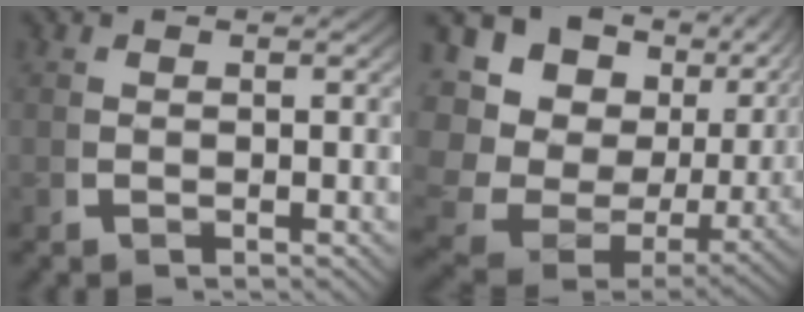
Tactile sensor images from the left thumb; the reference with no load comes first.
{"total": 15.6, "force": [1.4, 11.7, 10.2], "torque": [-0.199, -0.017, 0.013]}